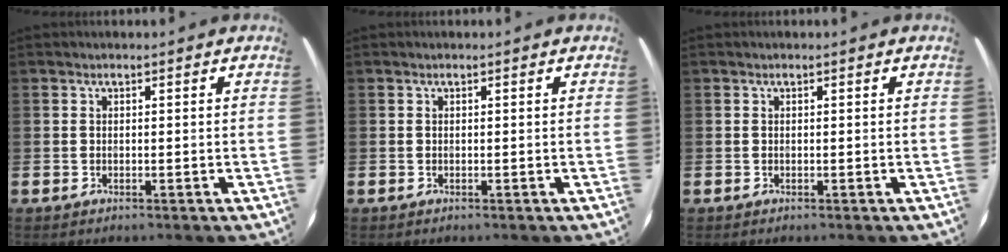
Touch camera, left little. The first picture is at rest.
{"total": 0.0}
{"total": 0.0}